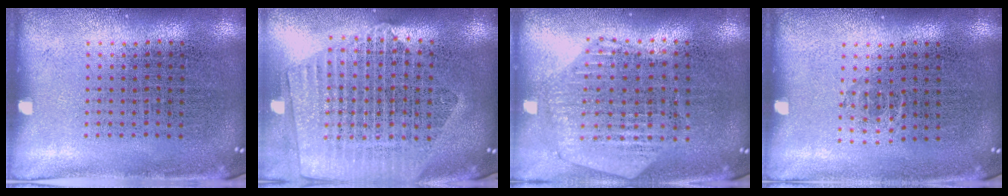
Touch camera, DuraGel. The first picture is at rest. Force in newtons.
{"total": 2.3, "press": 2.1, "slide": 1.1}
{"total": 1.2, "press": 1.1, "slide": 0.2}
{"total": 0.5, "press": 0.4, "slide": 0.4}